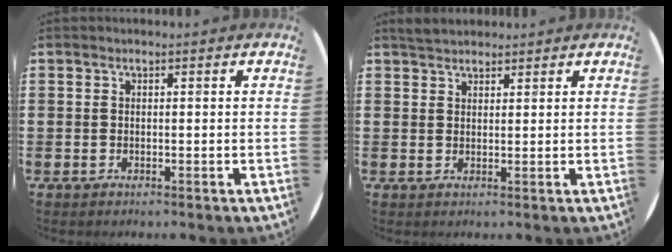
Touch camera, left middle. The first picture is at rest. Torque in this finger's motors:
{"motor_torque": [0.36, -0.33, 0.02, 0.03]}